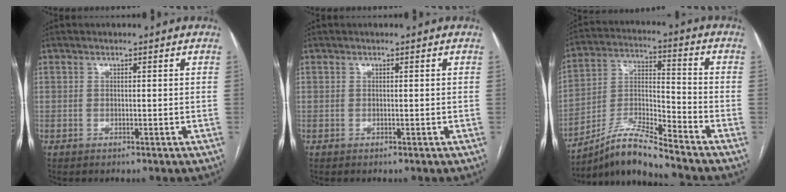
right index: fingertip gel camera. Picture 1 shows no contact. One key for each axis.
{"total": 0.0}
{"total": 10.1, "fx": -9.1, "fy": -1.0, "fz": 4.1, "tx": -0.091, "ty": 0.006, "tz": -0.170}